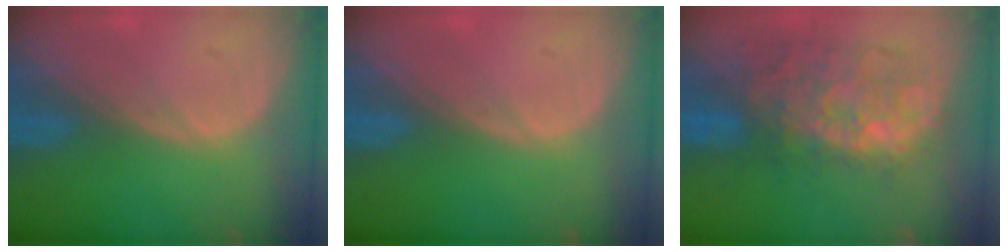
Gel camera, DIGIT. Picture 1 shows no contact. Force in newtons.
{"total": 0.0}
{"total": 10.3, "press": 9.8, "slide": 3.2}